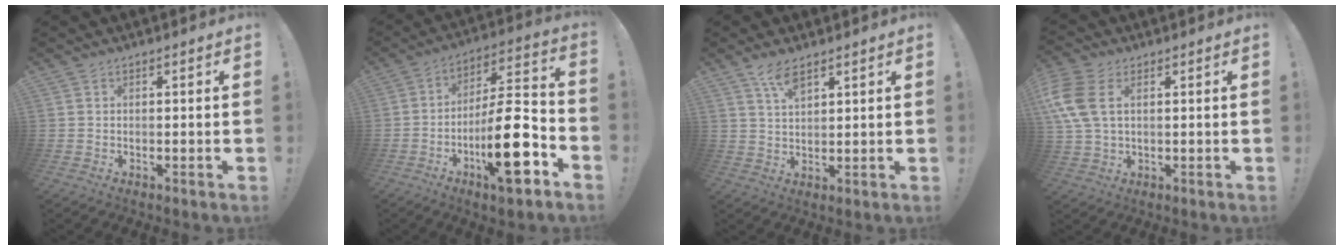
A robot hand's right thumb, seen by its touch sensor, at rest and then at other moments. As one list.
[{"total": 20.5, "force": [-7.6, 6.0, 18.1], "torque": [-0.299, 0.048, -0.121]}, {"total": 5.2, "force": [3.7, 1.4, 3.4], "torque": [-0.061, -0.020, 0.064]}, {"total": 10.7, "force": [3.0, 6.5, 7.9], "torque": [-0.180, -0.007, 0.056]}]